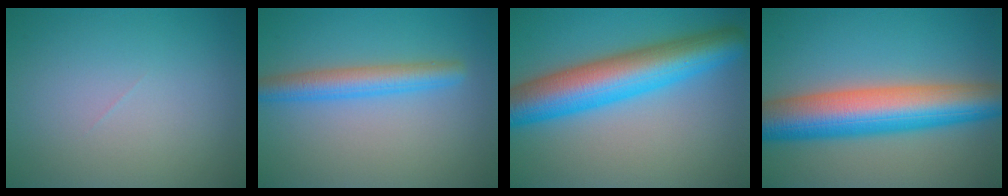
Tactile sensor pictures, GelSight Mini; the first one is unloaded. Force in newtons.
{"total": 3.7, "press": 3.7, "slide": 0.1}
{"total": 9.7, "press": 9.7, "slide": 0.2}
{"total": 10.6, "press": 10.6, "slide": 0.3}